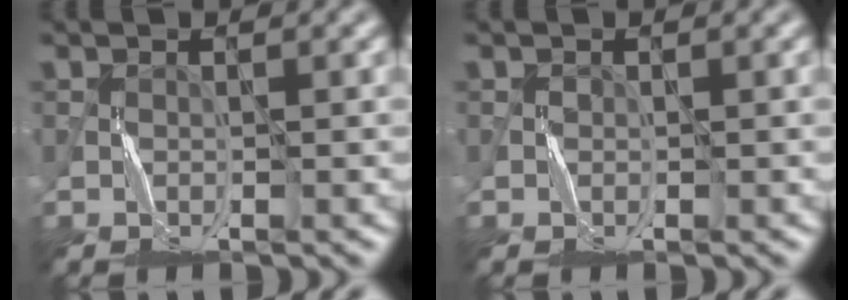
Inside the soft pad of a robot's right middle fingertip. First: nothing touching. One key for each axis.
{"total": 0.6, "fx": -0.1, "fy": 0.5, "fz": 0.1, "tx": -0.003, "ty": 0.002, "tz": -0.002}